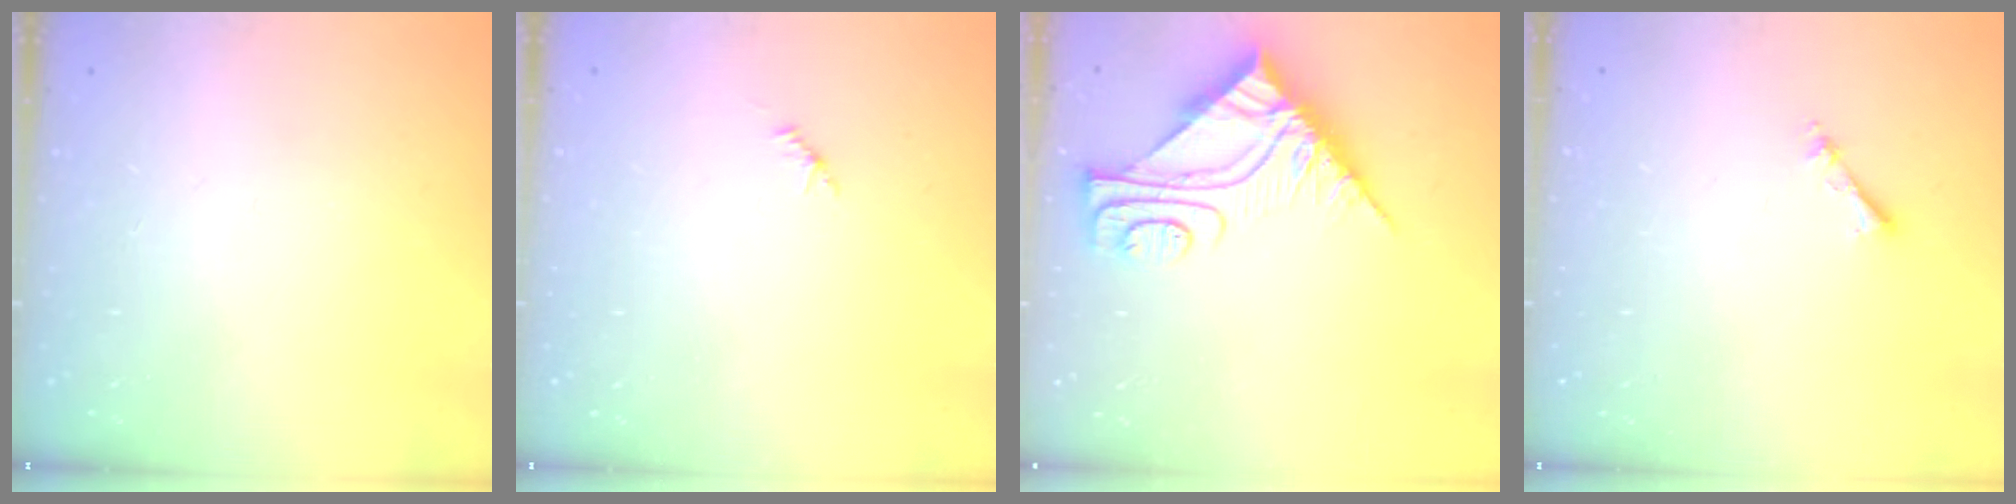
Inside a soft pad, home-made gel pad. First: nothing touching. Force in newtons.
{"total": 1.5, "press": 1.4, "slide": 0.5}
{"total": 10.0, "press": 9.9, "slide": 0.9}
{"total": 2.7, "press": 2.7, "slide": 0.3}